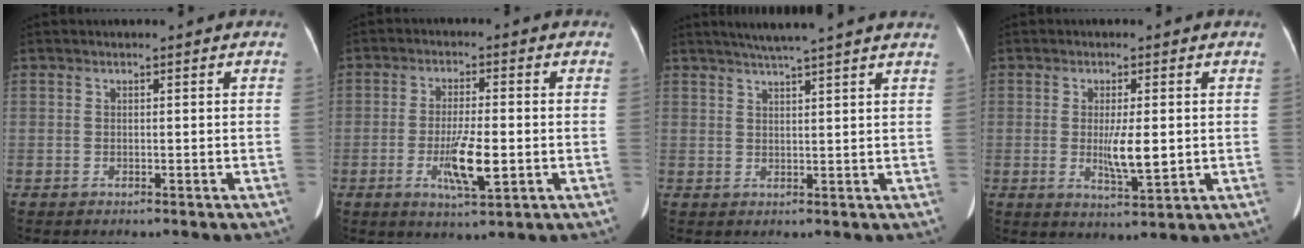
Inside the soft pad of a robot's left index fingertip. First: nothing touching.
{"total": 7.1, "force": [-1.9, 1.2, 6.8], "torque": [-0.129, -0.015, -0.031]}
{"total": 9.9, "force": [8.4, -0.8, 5.2], "torque": [-0.080, 0.026, 0.101]}
{"total": 5.5, "force": [-0.2, 1.0, 5.4], "torque": [-0.097, -0.013, 0.000]}